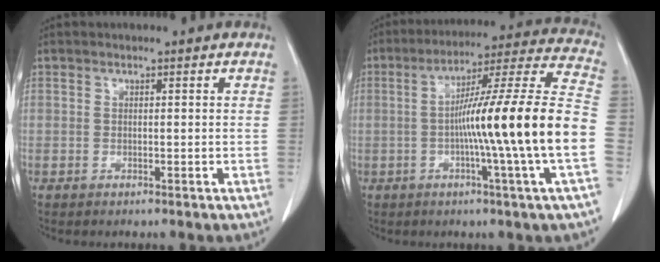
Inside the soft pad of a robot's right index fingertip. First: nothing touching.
{"total": 19.5, "force": [-3.3, -1.9, 19.1], "torque": [-0.277, 0.009, -0.066]}